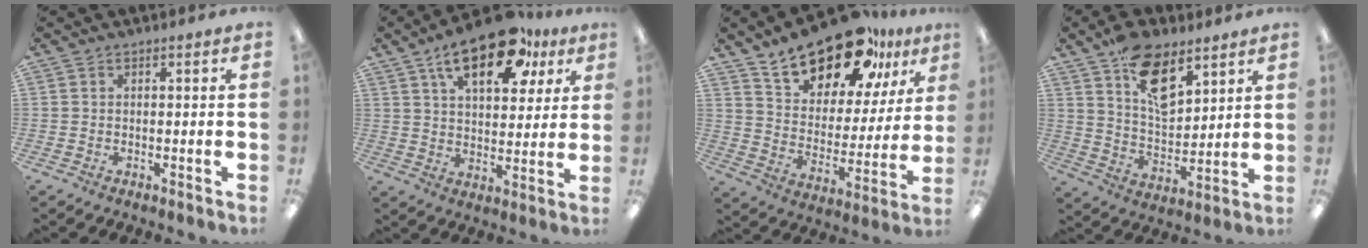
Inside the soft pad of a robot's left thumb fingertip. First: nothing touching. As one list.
[{"total": 17.7, "force": [10.7, 8.0, 11.5], "torque": [-0.174, -0.043, 0.177]}, {"total": 19.3, "force": [15.2, 8.2, 8.6], "torque": [-0.145, -0.100, 0.266]}, {"total": 13.7, "force": [8.3, 7.0, 8.4], "torque": [-0.131, -0.037, 0.149]}]